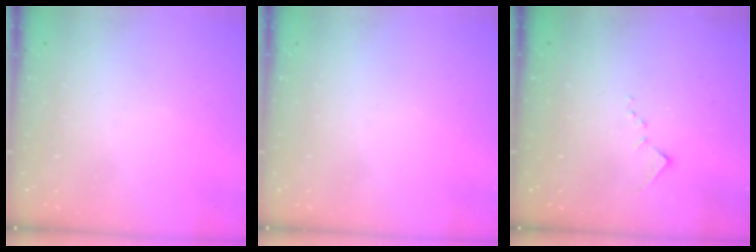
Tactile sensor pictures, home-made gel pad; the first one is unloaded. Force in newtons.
{"total": 0.0}
{"total": 7.9, "press": 7.9, "slide": 0.2}